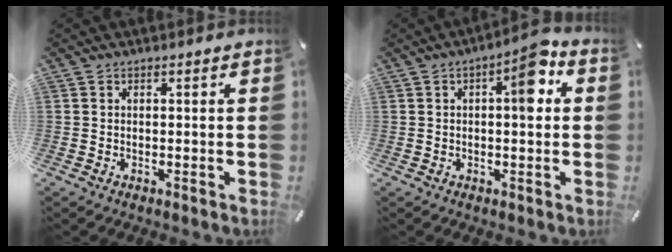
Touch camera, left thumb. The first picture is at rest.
{"total": 8.6, "force": [2.0, 3.0, 7.8], "torque": [-0.102, -0.004, 0.022]}